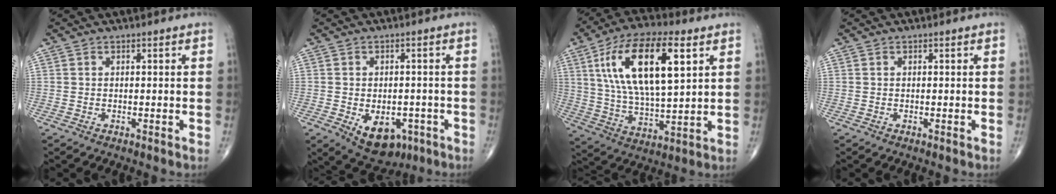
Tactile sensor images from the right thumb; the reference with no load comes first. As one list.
[{"total": 9.6, "force": [-3.8, 6.2, 6.3], "torque": [-0.071, 0.010, -0.041]}, {"total": 20.5, "force": [7.1, 7.9, 17.5], "torque": [-0.312, -0.009, 0.126]}, {"total": 0.0}]